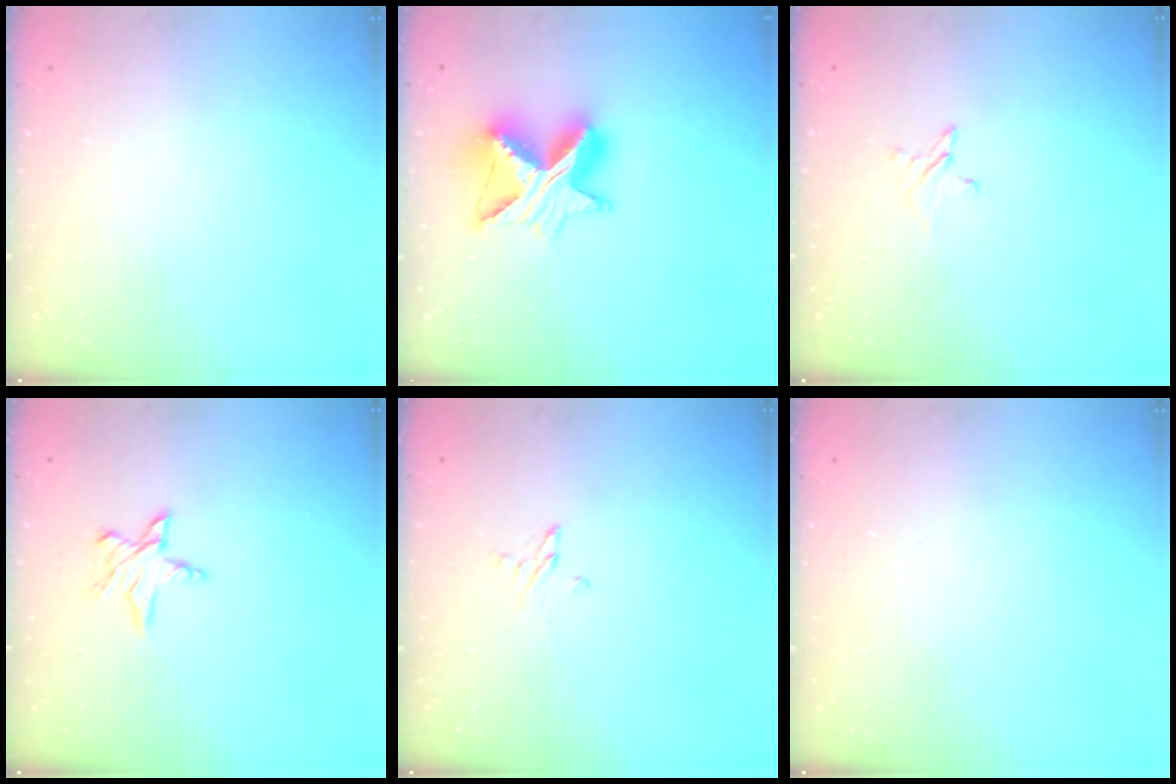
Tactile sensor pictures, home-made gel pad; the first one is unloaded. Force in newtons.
{"total": 11.8, "press": 11.8, "slide": 1.0}
{"total": 2.7, "press": 2.7, "slide": 0.3}
{"total": 4.7, "press": 4.7, "slide": 0.5}
{"total": 2.9, "press": 2.9, "slide": 0.3}
{"total": 0.0}